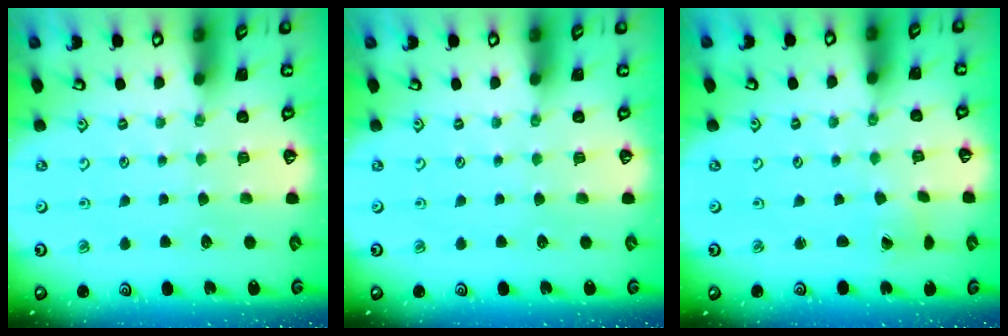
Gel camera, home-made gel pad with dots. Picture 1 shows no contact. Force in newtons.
{"total": 0.0}
{"total": 0.7, "press": 0.7, "slide": 0.1}